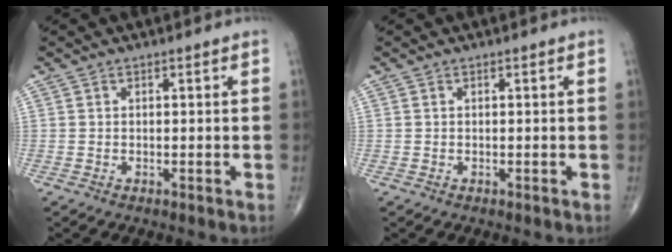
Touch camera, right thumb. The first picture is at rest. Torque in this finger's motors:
{"motor_torque": [-0.31, 0.08, 0.22, 0.07, 0.00]}